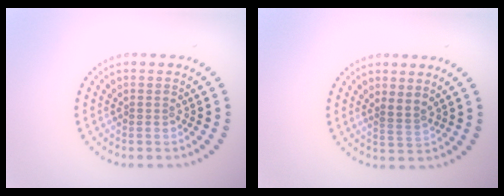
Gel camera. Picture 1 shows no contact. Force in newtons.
{"total": 1.5, "press": 1.2, "slide": 1.0}